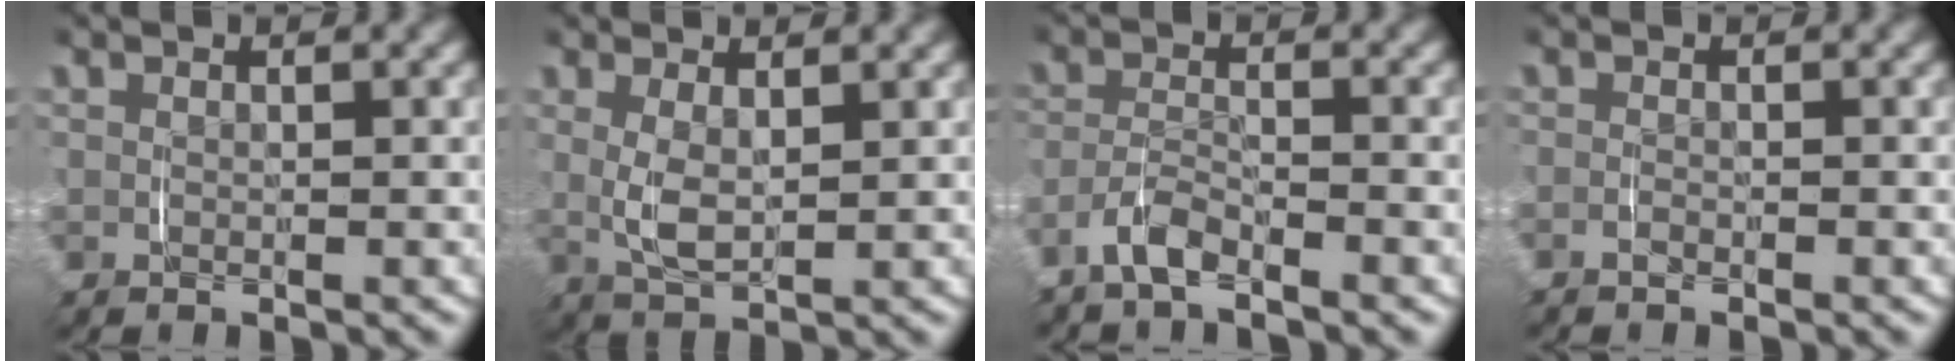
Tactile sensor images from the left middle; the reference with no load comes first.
{"total": 3.2, "force": [0.4, 1.5, 2.7], "torque": [-0.067, -0.011, 0.013]}
{"total": 2.7, "force": [-2.7, -0.1, 0.7], "torque": [-0.020, 0.001, -0.054]}
{"total": 1.1, "force": [-1.0, -0.2, -0.2], "torque": [-0.002, -0.004, -0.020]}